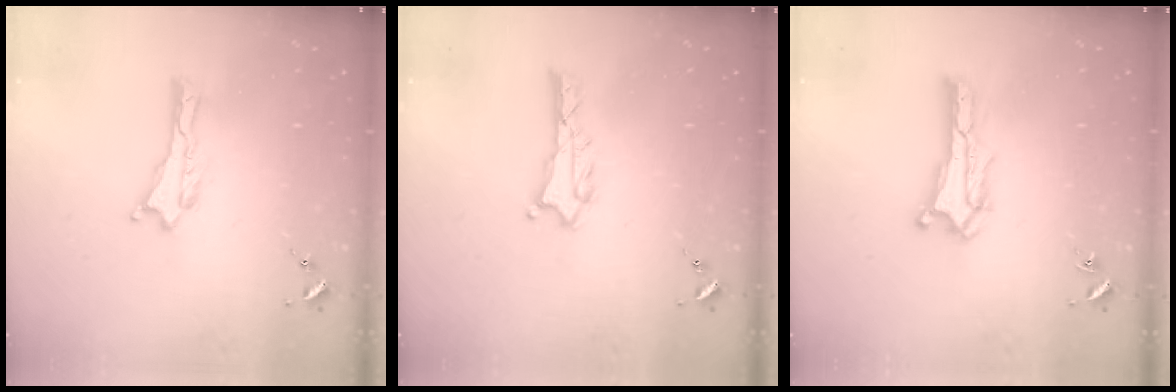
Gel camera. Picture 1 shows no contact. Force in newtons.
{"total": 2.0, "press": 2.0, "slide": 0.3}
{"total": 0.9, "press": 0.9, "slide": 0.2}